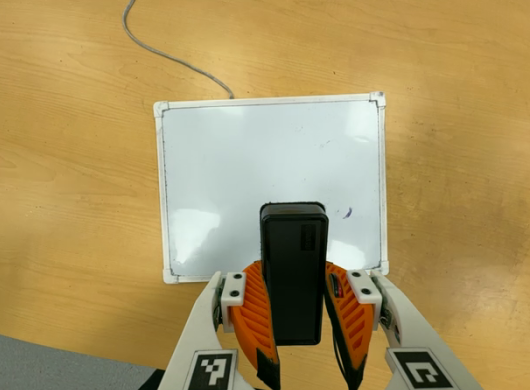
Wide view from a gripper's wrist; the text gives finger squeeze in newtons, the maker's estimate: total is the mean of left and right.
{"total": 8.6, "left": 7.3, "right": 10.0}